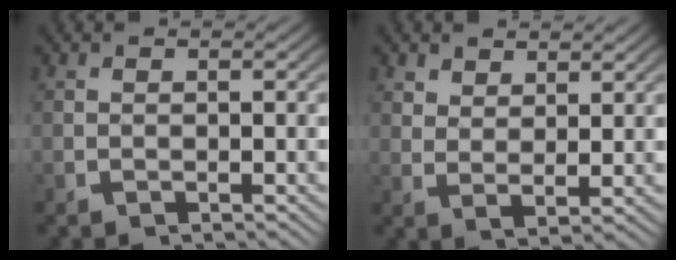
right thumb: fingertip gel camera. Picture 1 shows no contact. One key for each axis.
{"total": 2.4, "fx": 2.2, "fy": 0.4, "fz": 0.9, "tx": -0.014, "ty": -0.003, "tz": 0.048}